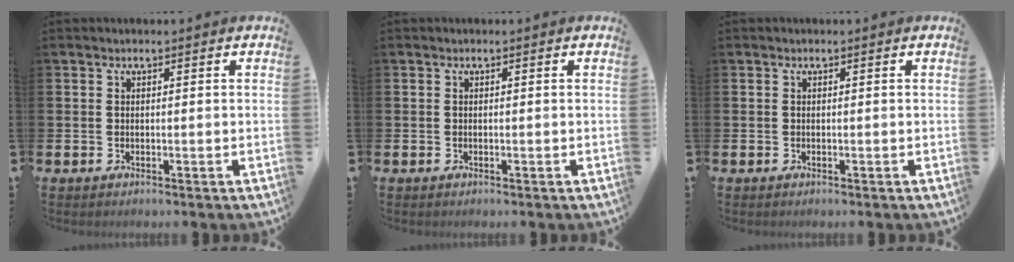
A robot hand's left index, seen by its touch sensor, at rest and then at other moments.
{"total": 0.0}
{"total": 0.0}